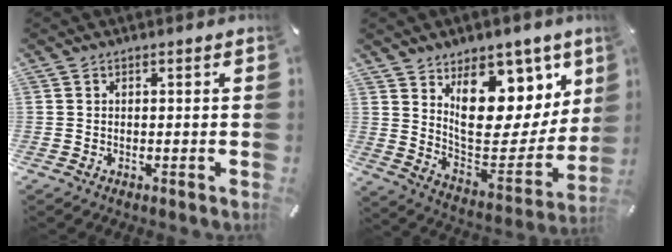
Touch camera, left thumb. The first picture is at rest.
{"total": 18.0, "force": [9.9, 11.2, 10.1], "torque": [-0.120, -0.091, 0.176]}